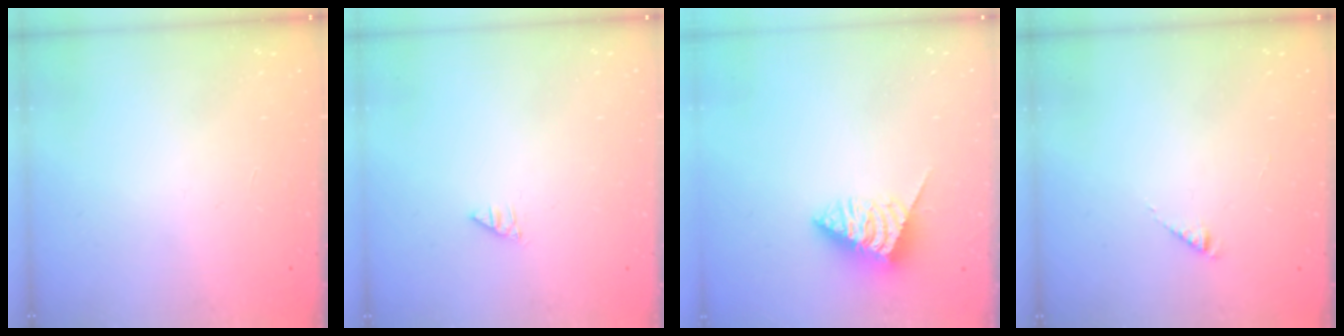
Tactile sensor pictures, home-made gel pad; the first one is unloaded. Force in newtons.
{"total": 0.0}
{"total": 4.0, "press": 4.0, "slide": 0.5}
{"total": 2.5, "press": 2.4, "slide": 0.4}